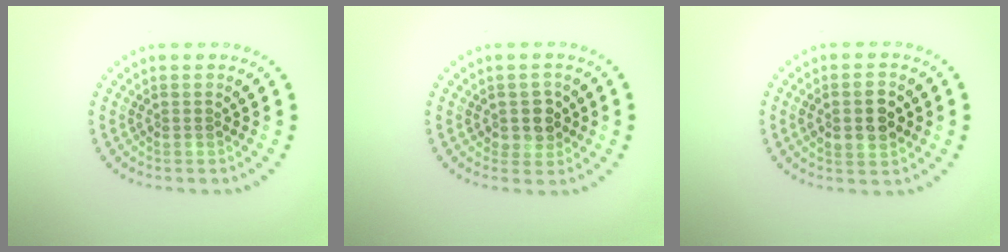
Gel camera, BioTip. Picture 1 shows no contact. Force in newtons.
{"total": 2.2, "press": 2.0, "slide": 0.9}
{"total": 3.4, "press": 3.4, "slide": 0.3}